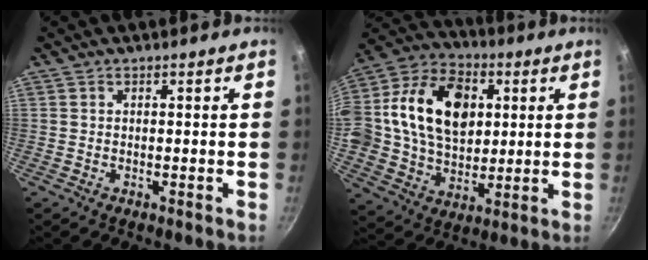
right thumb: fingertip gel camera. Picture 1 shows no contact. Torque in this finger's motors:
{"motor_torque": [2.43, 2.58, 1.08, -0.78, 0.68]}